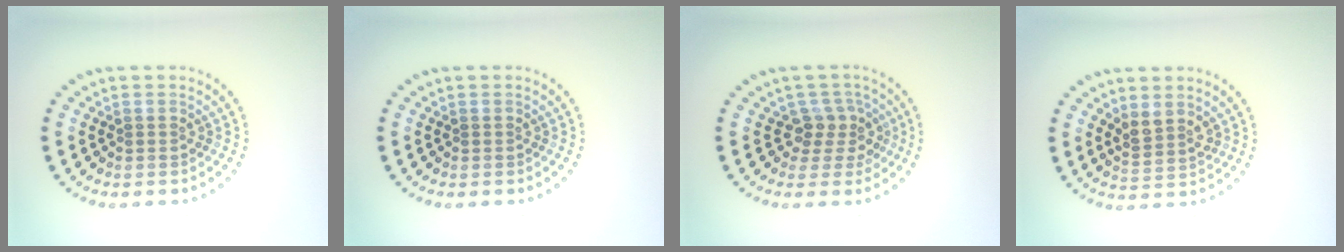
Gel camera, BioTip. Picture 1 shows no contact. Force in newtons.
{"total": 0.0}
{"total": 2.6, "press": 2.0, "slide": 1.7}
{"total": 2.0, "press": 1.7, "slide": 1.0}